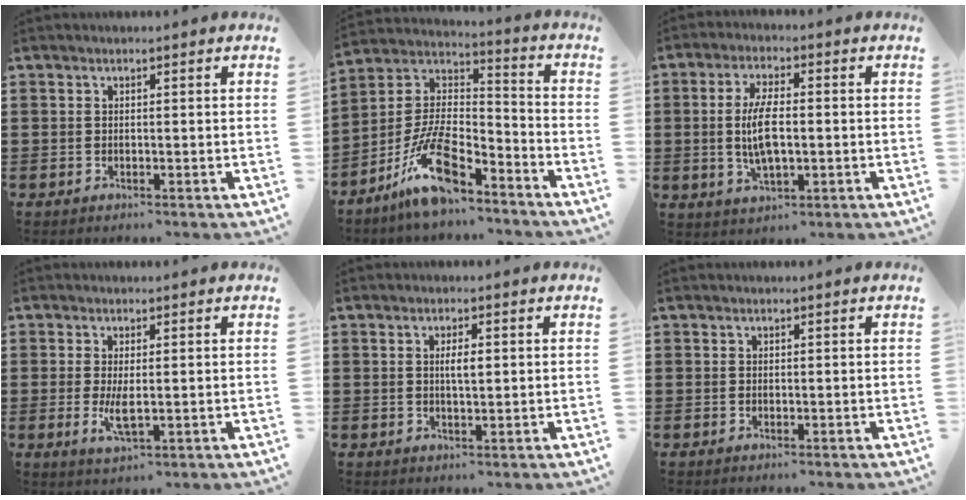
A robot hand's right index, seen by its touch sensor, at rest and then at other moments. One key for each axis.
{"total": 12.5, "fx": -8.4, "fy": 3.8, "fz": 8.5, "tx": -0.189, "ty": 0.016, "tz": -0.166}
{"total": 7.0, "fx": -0.6, "fy": 2.5, "fz": 6.5, "tx": -0.136, "ty": -0.002, "tz": -0.016}
{"total": 3.7, "fx": -0.1, "fy": 1.0, "fz": 3.6, "tx": -0.071, "ty": -0.006, "tz": -0.004}
{"total": 2.5, "fx": 0.3, "fy": 0.7, "fz": 2.3, "tx": -0.045, "ty": 0.002, "tz": 0.003}
{"total": 0.0}